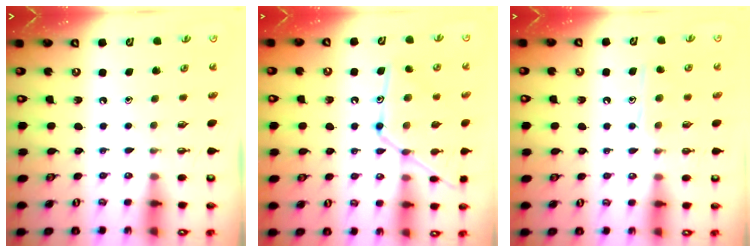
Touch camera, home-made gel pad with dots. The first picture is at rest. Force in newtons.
{"total": 15.4, "press": 15.4, "slide": 0.9}
{"total": 8.5, "press": 8.5, "slide": 0.6}